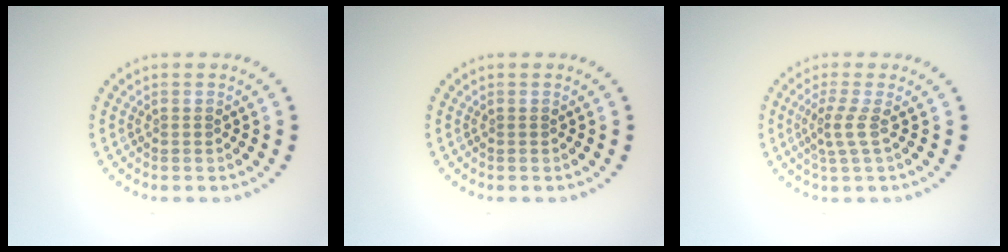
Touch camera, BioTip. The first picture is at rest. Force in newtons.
{"total": 0.0}
{"total": 2.1, "press": 1.4, "slide": 1.5}